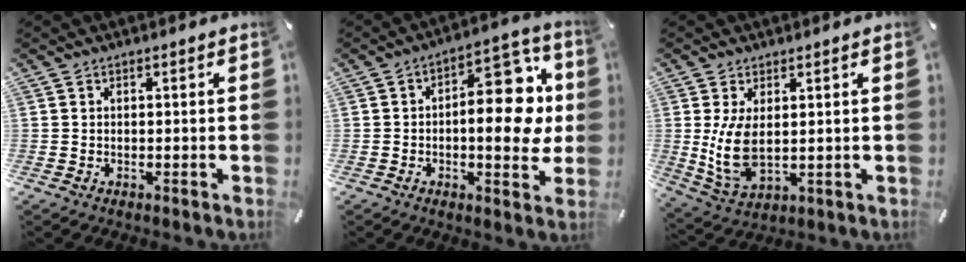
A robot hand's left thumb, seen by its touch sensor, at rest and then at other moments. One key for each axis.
{"total": 17.5, "fx": 1.5, "fy": 9.1, "fz": 14.9, "tx": -0.181, "ty": -0.018, "tz": 0.024}
{"total": 8.6, "fx": 1.2, "fy": 4.6, "fz": 7.1, "tx": -0.175, "ty": -0.019, "tz": 0.023}